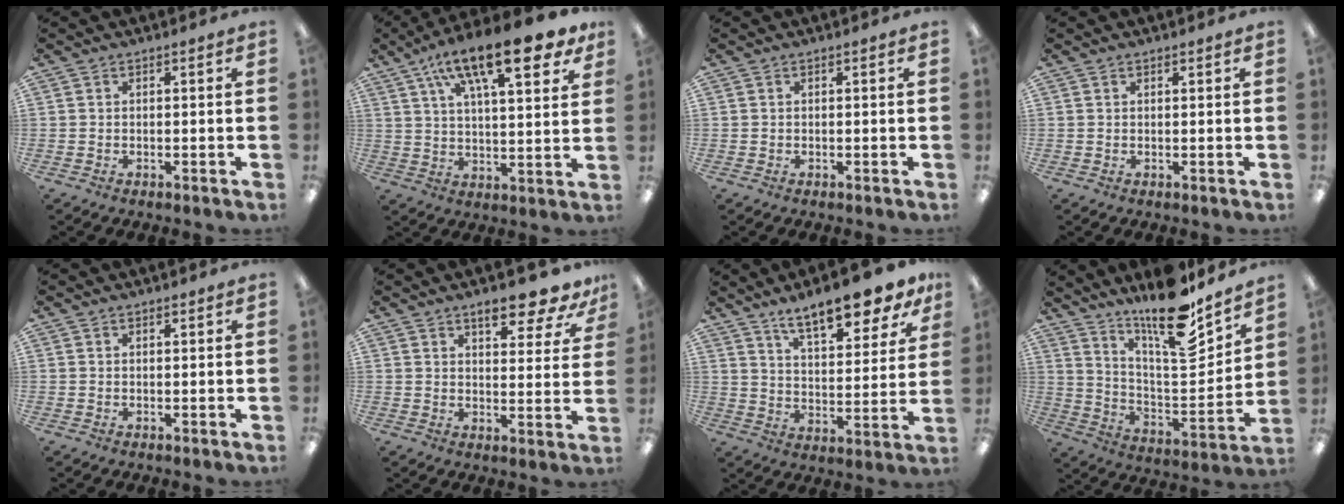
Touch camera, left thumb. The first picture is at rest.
{"total": 19.2, "force": [11.5, 6.4, 14.0], "torque": [-0.215, -0.053, 0.179]}
{"total": 0.0}
{"total": 0.6, "force": [0.5, 0.2, 0.3], "torque": [-0.006, 0.002, 0.009]}
{"total": 0.8, "force": [0.6, 0.3, 0.4], "torque": [-0.009, 0.001, 0.012]}
{"total": 10.1, "force": [7.4, 3.0, 6.2], "torque": [-0.073, -0.042, 0.122]}
{"total": 13.5, "force": [11.2, 3.6, 6.6], "torque": [-0.098, -0.073, 0.191]}
{"total": 18.0, "force": [14.2, 4.1, 10.2], "torque": [-0.173, -0.115, 0.240]}